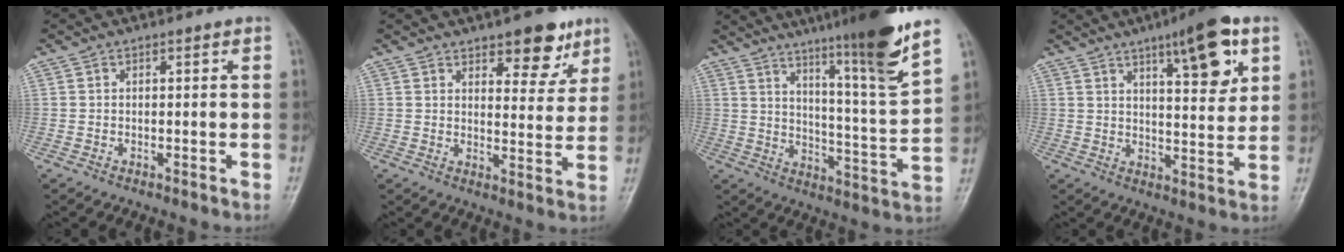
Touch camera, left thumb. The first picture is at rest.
{"total": 8.6, "force": [5.6, 3.9, 5.2], "torque": [-0.037, -0.032, 0.076]}
{"total": 17.8, "force": [12.3, 0.2, 12.9], "torque": [-0.181, -0.069, 0.188]}
{"total": 12.5, "force": [6.3, 3.4, 10.2], "torque": [-0.128, -0.030, 0.090]}